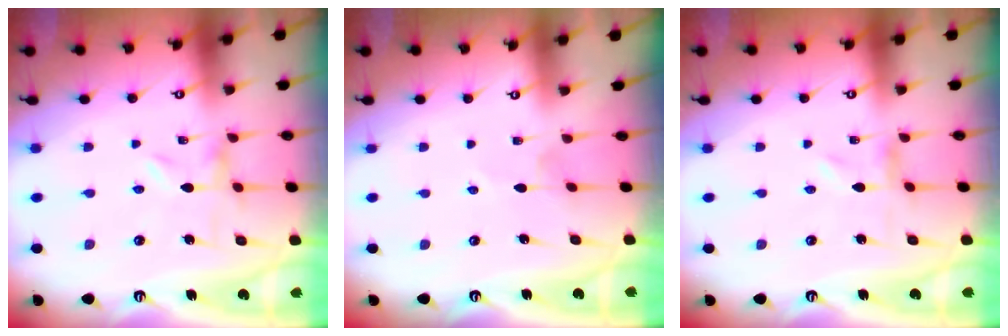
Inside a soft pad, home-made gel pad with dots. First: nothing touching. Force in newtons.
{"total": 0.7, "press": 0.6, "slide": 0.2}
{"total": 0.0}